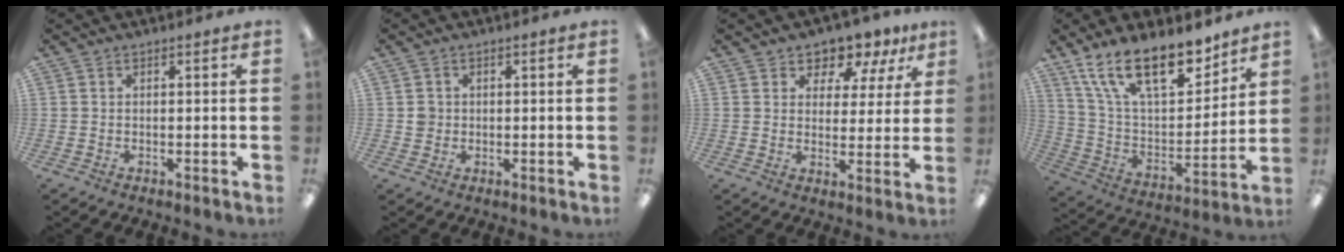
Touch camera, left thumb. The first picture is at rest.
{"total": 2.2, "force": [0.1, 2.2, 0.5], "torque": [-0.003, 0.002, -0.002]}
{"total": 6.9, "force": [5.6, 3.8, 1.3], "torque": [-0.022, -0.045, 0.099]}
{"total": 20.2, "force": [13.9, 8.5, 11.9], "torque": [-0.212, -0.076, 0.248]}